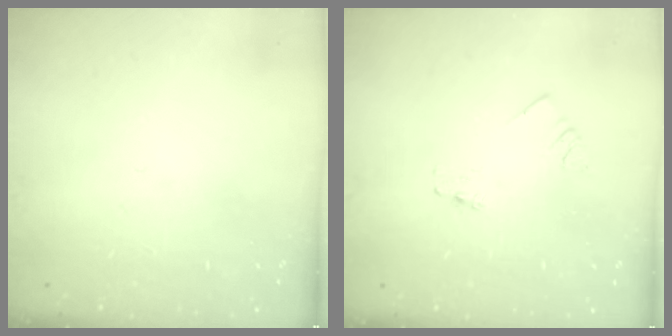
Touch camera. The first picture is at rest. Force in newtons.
{"total": 0.0}